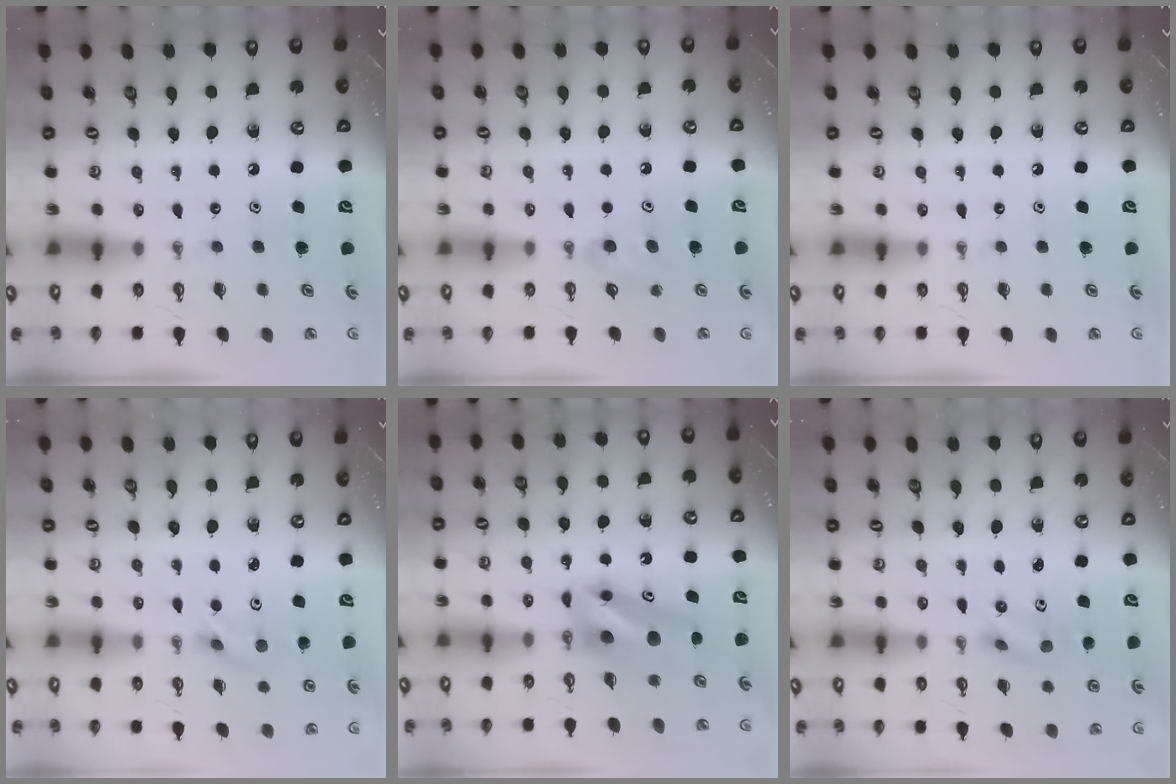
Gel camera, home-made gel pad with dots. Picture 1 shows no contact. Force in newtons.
{"total": 3.6, "press": 3.4, "slide": 1.2}
{"total": 0.0}
{"total": 2.6, "press": 2.4, "slide": 0.9}
{"total": 7.0, "press": 6.9, "slide": 1.6}
{"total": 1.9, "press": 1.7, "slide": 0.7}